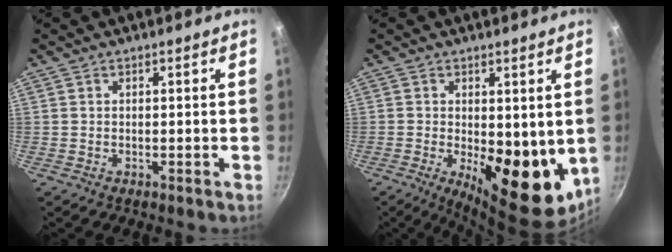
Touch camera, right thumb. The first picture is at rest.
{"total": 14.2, "force": [-1.3, 6.8, 12.3], "torque": [-0.141, -0.027, -0.004]}